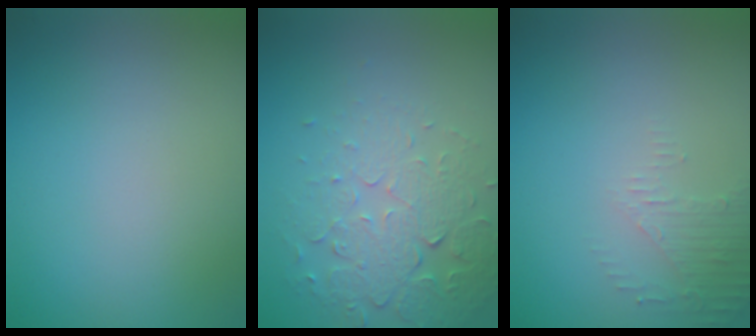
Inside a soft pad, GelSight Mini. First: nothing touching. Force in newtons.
{"total": 5.5, "press": 3.6, "slide": 4.1}
{"total": 1.9, "press": 1.8, "slide": 0.4}